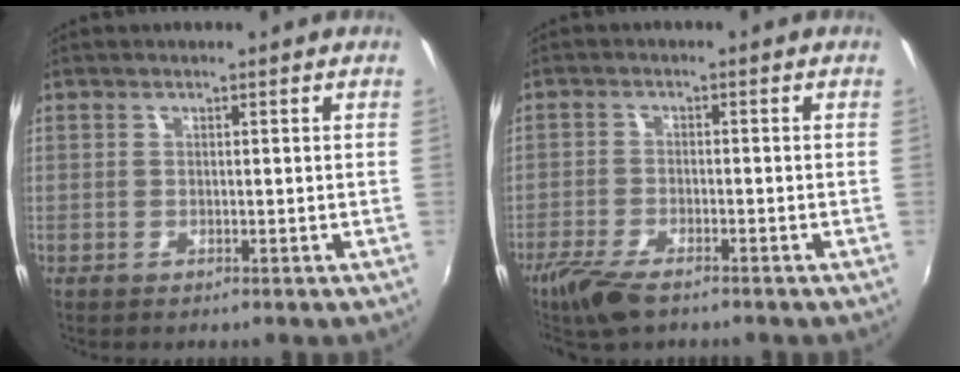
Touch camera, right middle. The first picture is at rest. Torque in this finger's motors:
{"motor_torque": [0.69, -0.65, 0.20, 0.07]}